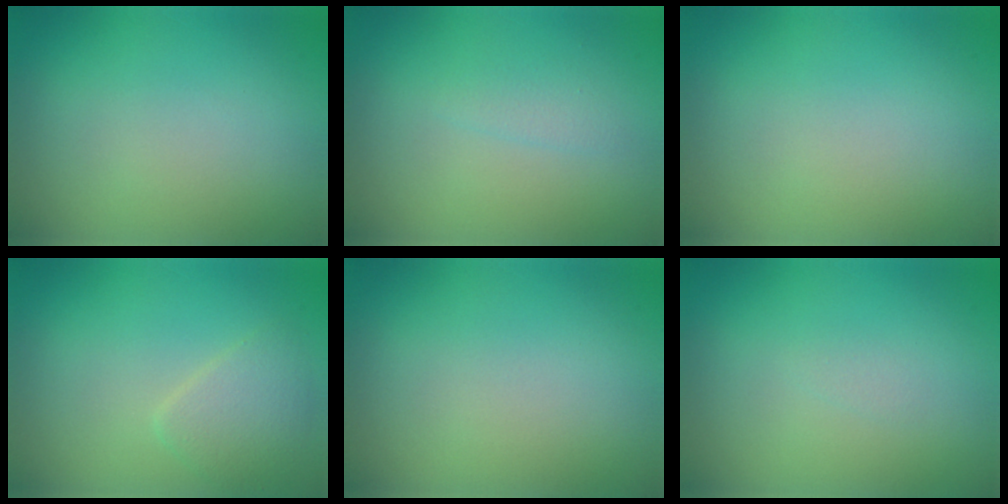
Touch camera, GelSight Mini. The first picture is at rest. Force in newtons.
{"total": 1.1, "press": 1.1, "slide": 0.1}
{"total": 0.0}
{"total": 2.4, "press": 2.4, "slide": 0.1}
{"total": 0.0}
{"total": 0.5, "press": 0.5, "slide": 0.1}